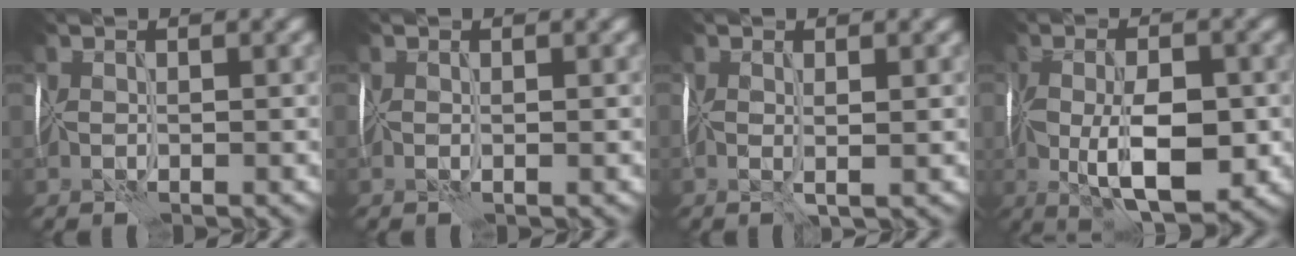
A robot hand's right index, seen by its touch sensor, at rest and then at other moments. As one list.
[{"total": 0.0}, {"total": 1.3, "force": [0.3, -0.2, 1.3], "torque": [-0.021, -0.002, 0.006]}, {"total": 7.0, "force": [-1.3, 3.1, 6.2], "torque": [-0.107, -0.007, -0.018]}]